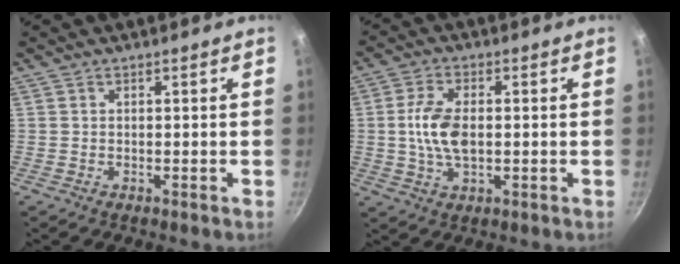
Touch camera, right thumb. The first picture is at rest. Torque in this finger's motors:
{"motor_torque": [0.57, 0.82, 1.02, -0.17, 0.37]}